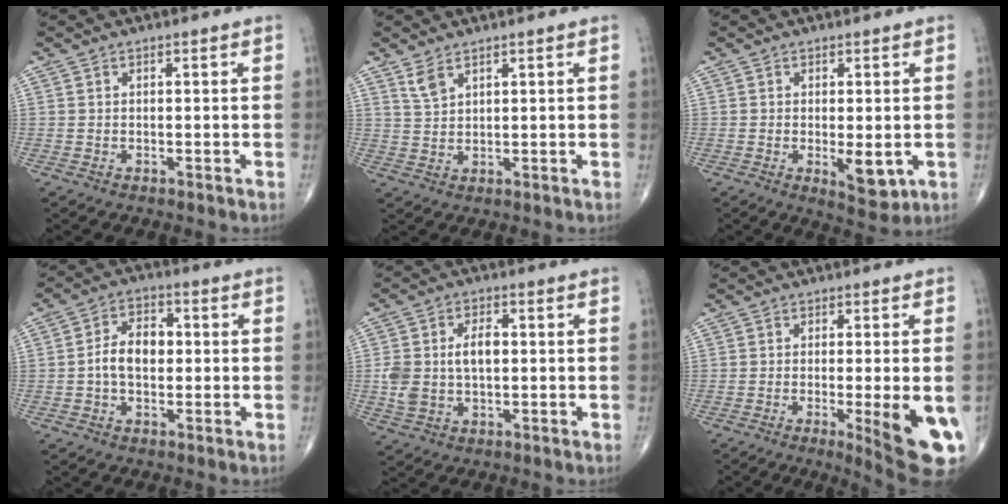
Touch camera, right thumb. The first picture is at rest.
{"total": 3.1, "force": [2.2, 1.3, 1.7], "torque": [-0.033, -0.007, 0.052]}
{"total": 5.6, "force": [-1.0, 2.3, 5.0], "torque": [-0.062, -0.014, -0.007]}
{"total": 7.5, "force": [-0.2, 4.8, 5.7], "torque": [-0.090, 0.021, -0.011]}
{"total": 8.7, "force": [0.3, 5.4, 6.8], "torque": [-0.131, 0.016, 0.010]}
{"total": 13.9, "force": [-3.9, 2.8, 13.0], "torque": [-0.130, -0.016, -0.040]}